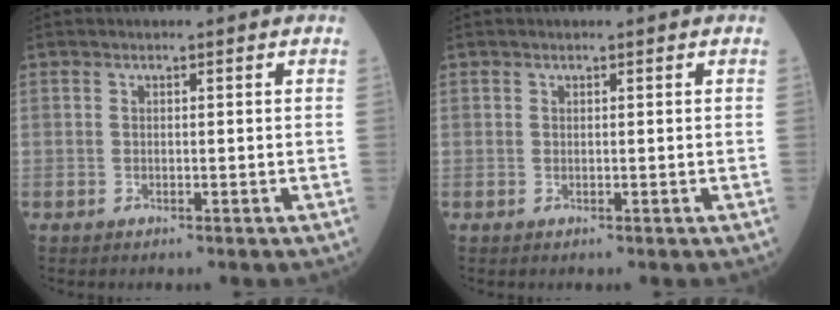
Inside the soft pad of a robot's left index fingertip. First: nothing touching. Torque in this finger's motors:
{"motor_torque": [0.00, 0.00, 0.00, 0.00]}